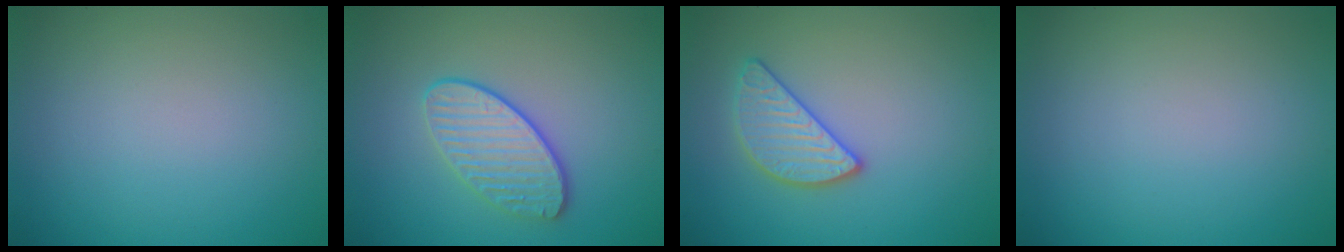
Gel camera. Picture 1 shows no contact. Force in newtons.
{"total": 3.5, "press": 3.3, "slide": 1.3}
{"total": 2.7, "press": 2.7, "slide": 0.1}
{"total": 0.0}